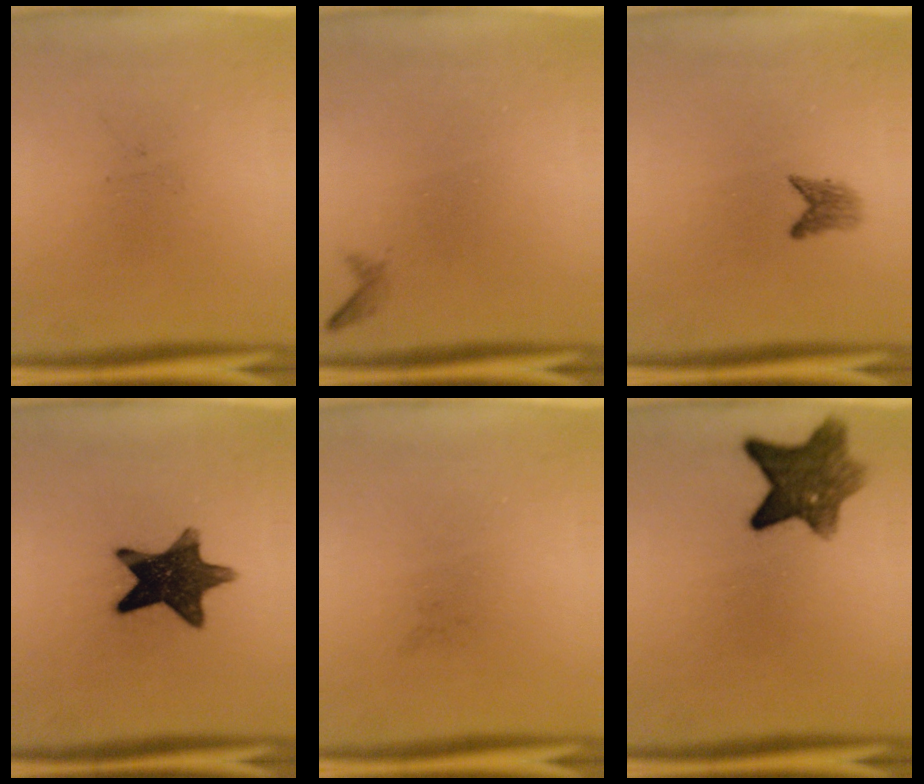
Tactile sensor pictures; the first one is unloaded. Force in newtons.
{"total": 0.6}
{"total": 1.8}
{"total": 13.5}
{"total": 0.0}
{"total": 8.4}